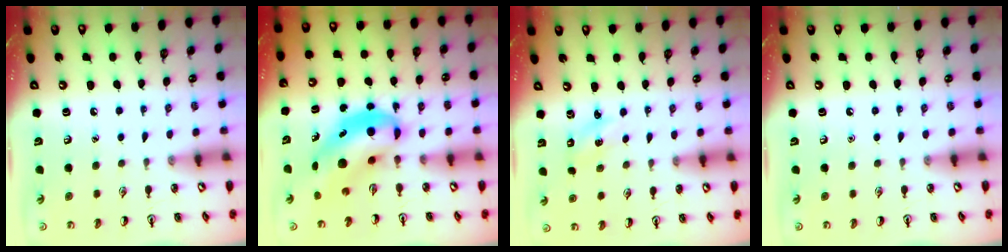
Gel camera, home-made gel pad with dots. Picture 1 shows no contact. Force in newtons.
{"total": 8.0, "press": 7.8, "slide": 2.1}
{"total": 1.4, "press": 1.3, "slide": 0.5}
{"total": 0.0}